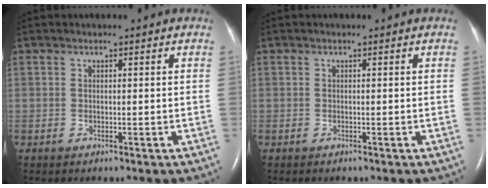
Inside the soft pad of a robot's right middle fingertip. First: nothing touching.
{"total": 0.0}